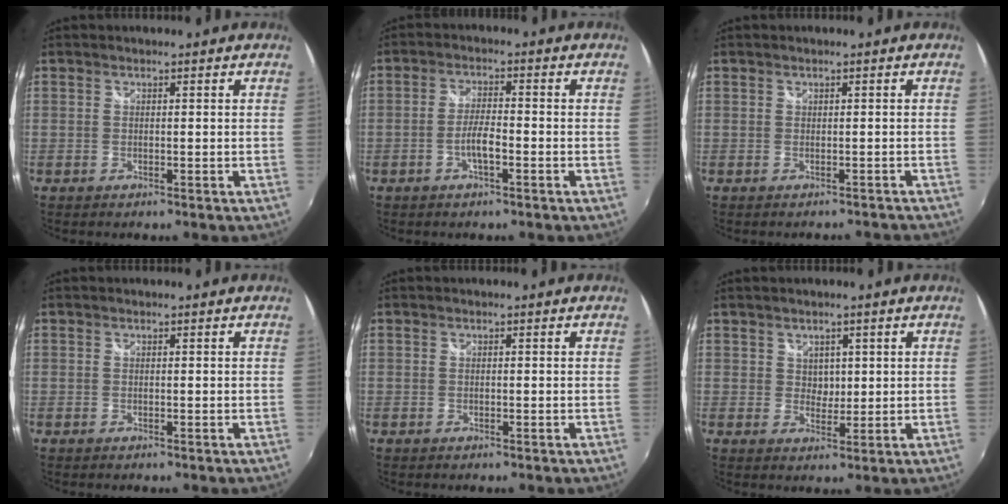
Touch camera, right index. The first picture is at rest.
{"total": 3.9, "force": [-1.8, 0.7, 3.3], "torque": [-0.070, 0.003, -0.033]}
{"total": 2.8, "force": [-2.4, 1.3, 0.6], "torque": [-0.001, 0.000, -0.026]}
{"total": 0.0}
{"total": 0.0}
{"total": 2.7, "force": [1.1, 2.3, 0.6], "torque": [-0.004, 0.004, 0.021]}